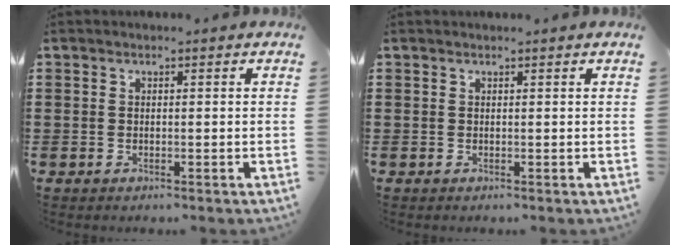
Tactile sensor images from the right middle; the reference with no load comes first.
{"total": 0.0}